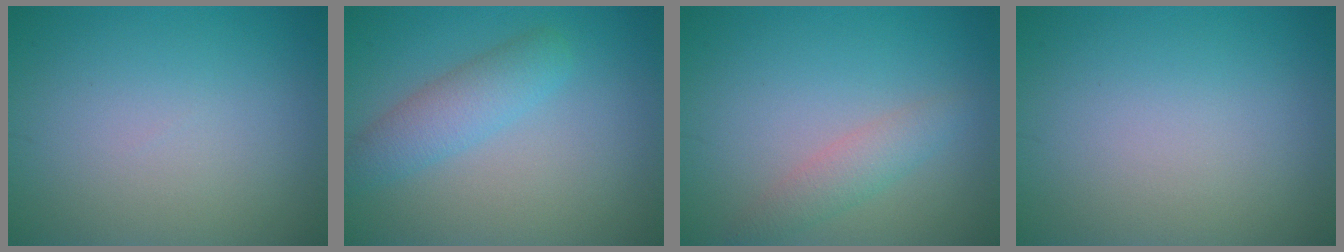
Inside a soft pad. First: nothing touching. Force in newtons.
{"total": 3.3, "press": 3.3, "slide": 0.0}
{"total": 2.2, "press": 2.2, "slide": 0.1}
{"total": 0.0}